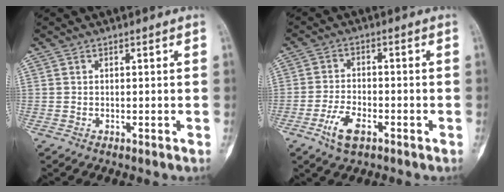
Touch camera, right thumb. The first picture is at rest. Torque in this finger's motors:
{"motor_torque": [-0.58, 0.13, 0.12, -0.20, 0.04]}